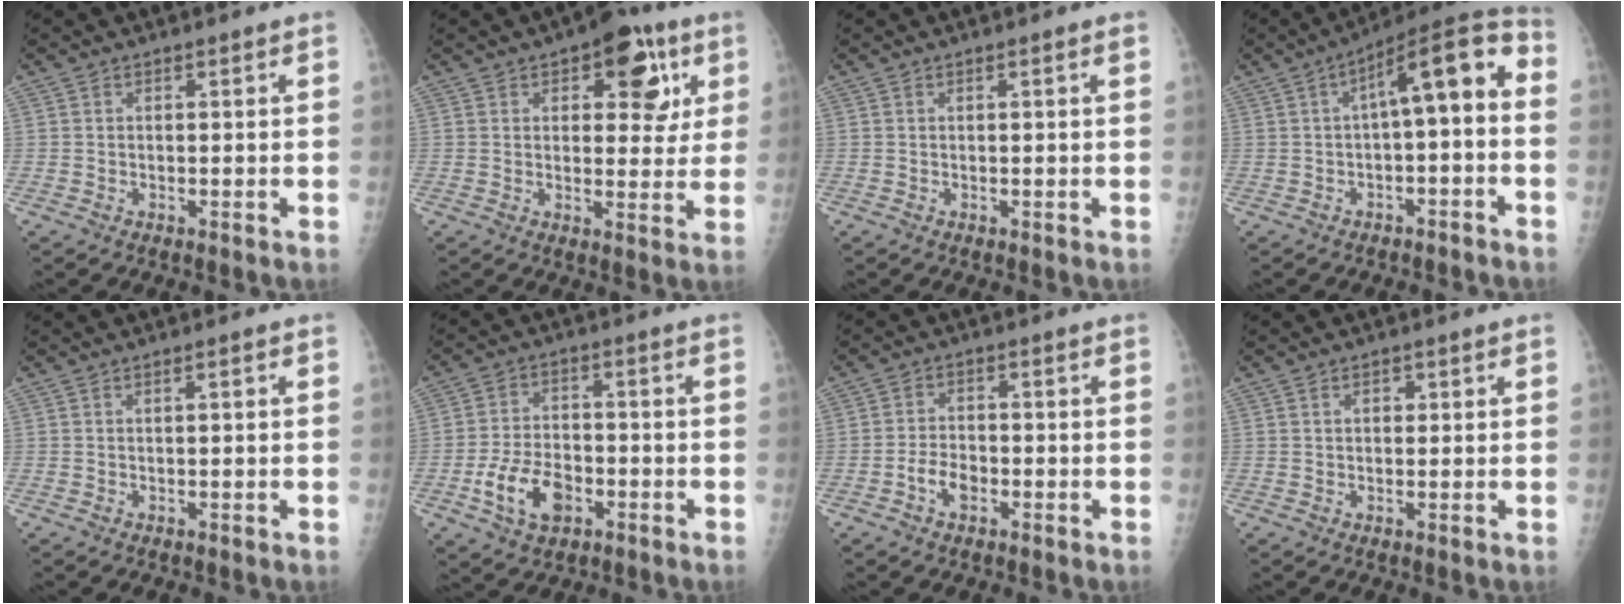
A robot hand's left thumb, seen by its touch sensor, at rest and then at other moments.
{"total": 12.3, "force": [5.1, 6.3, 9.3], "torque": [-0.069, -0.007, 0.061]}
{"total": 1.0, "force": [0.3, 0.0, 1.0], "torque": [-0.019, 0.001, 0.005]}
{"total": 12.4, "force": [0.0, 4.6, 11.5], "torque": [-0.157, 0.059, -0.007]}
{"total": 1.2, "force": [0.3, 0.3, 1.1], "torque": [-0.017, 0.003, 0.004]}
{"total": 10.1, "force": [-3.8, 6.5, 6.7], "torque": [-0.112, 0.019, -0.066]}
{"total": 4.4, "force": [-1.9, 2.8, 2.8], "torque": [-0.043, 0.017, -0.035]}
{"total": 1.9, "force": [0.7, 1.4, 1.2], "torque": [-0.010, -0.001, 0.011]}